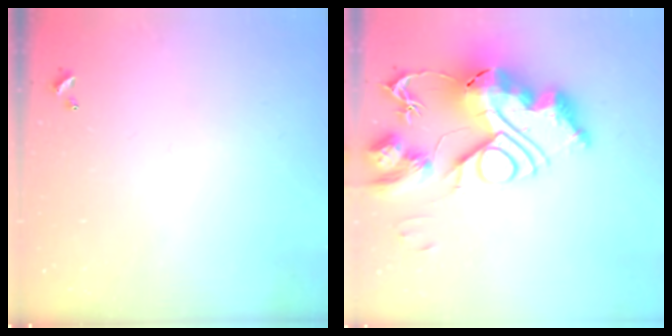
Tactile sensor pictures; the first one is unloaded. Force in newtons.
{"total": 0.7, "press": 0.7, "slide": 0.0}